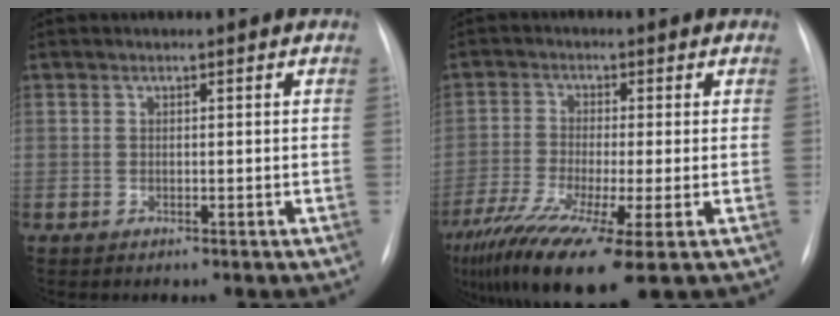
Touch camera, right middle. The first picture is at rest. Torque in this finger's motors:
{"motor_torque": [1.38, -0.76, 0.37, 0.21]}